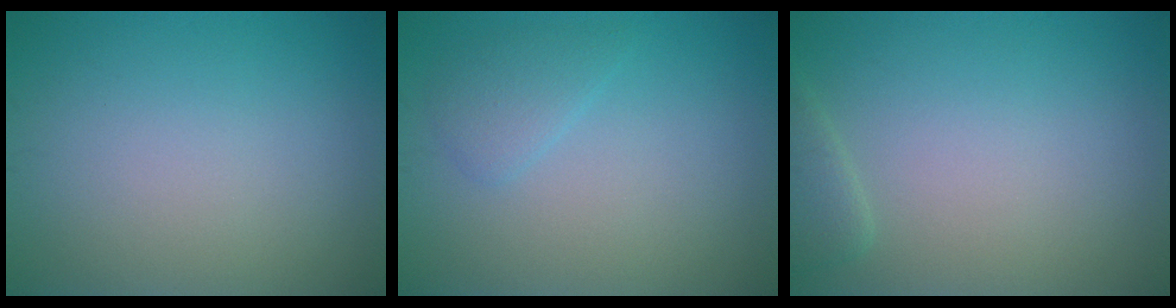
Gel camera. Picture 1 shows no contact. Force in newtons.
{"total": 1.7, "press": 1.7, "slide": 0.1}
{"total": 1.5, "press": 1.5, "slide": 0.1}